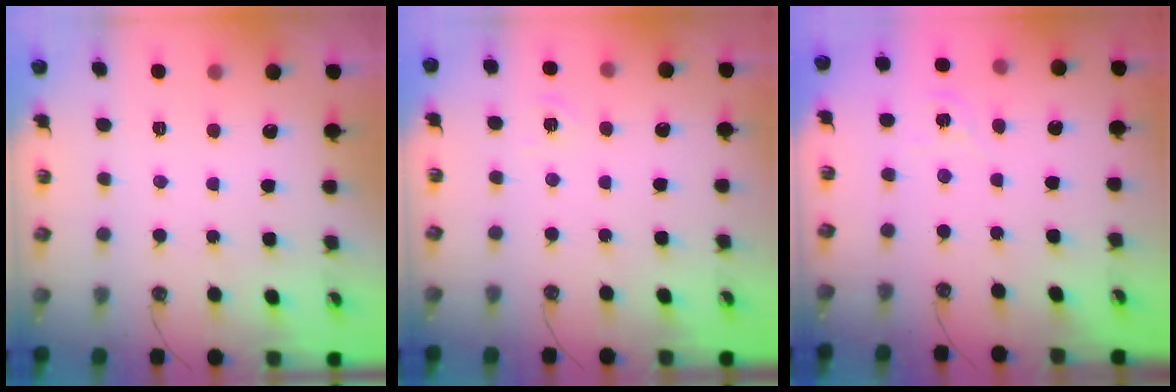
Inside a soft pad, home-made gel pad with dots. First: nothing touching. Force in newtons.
{"total": 5.7, "press": 5.7, "slide": 0.5}
{"total": 1.6, "press": 1.5, "slide": 0.3}